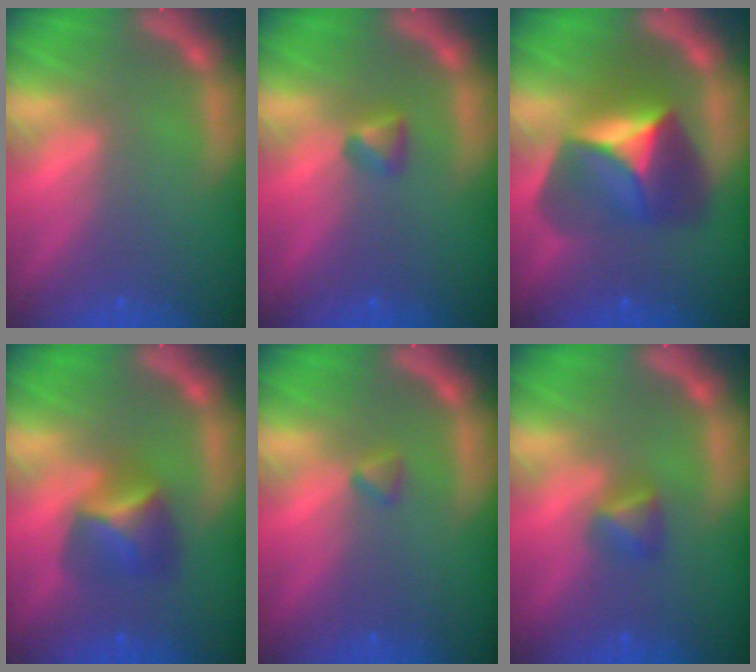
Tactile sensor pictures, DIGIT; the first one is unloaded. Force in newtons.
{"total": 1.4}
{"total": 7.9}
{"total": 4.0}
{"total": 0.9}
{"total": 1.9}